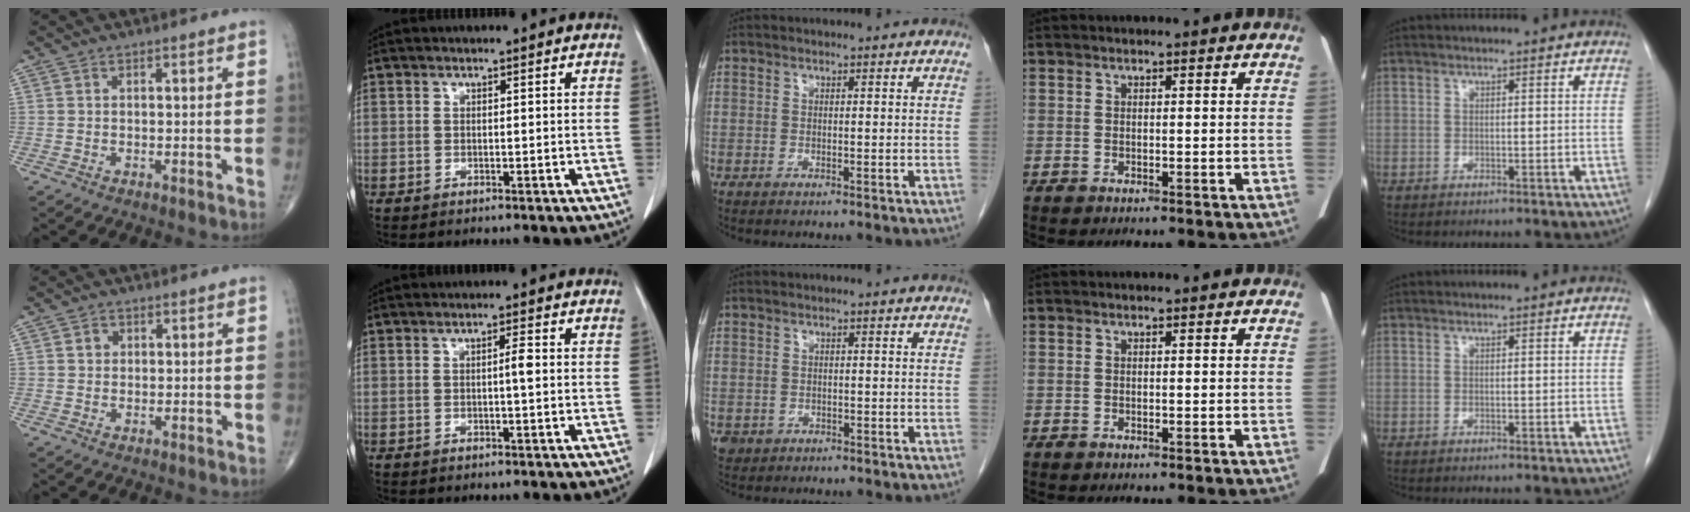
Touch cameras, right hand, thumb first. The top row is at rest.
{"thumb": {"total": 1.8, "force": [0.4, 1.6, 0.7], "torque": [-0.002, 0.001, 0.005]}, "index": {"total": 1.6, "force": [0.0, 0.0, 1.6], "torque": [-0.027, 0.002, -0.001]}, "middle": {"total": 1.9, "force": [-0.8, 1.7, 0.3], "torque": [-0.007, 0.003, -0.009]}}